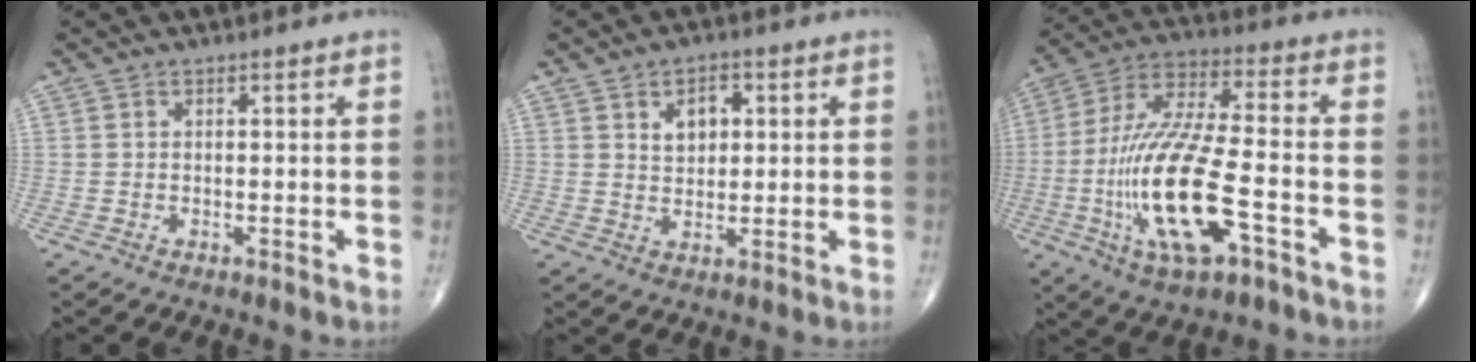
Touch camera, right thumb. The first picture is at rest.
{"total": 5.3, "force": [1.8, 3.5, 3.5], "torque": [-0.036, -0.006, 0.029]}
{"total": 20.4, "force": [-6.1, 6.7, 18.3], "torque": [-0.385, 0.029, -0.100]}